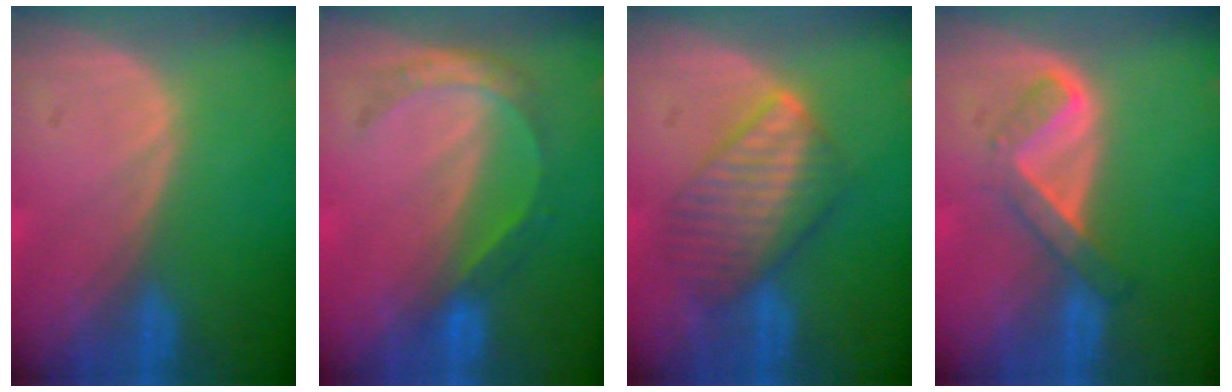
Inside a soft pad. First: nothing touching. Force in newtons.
{"total": 5.6, "press": 4.8, "slide": 2.8}
{"total": 6.8, "press": 6.8, "slide": 0.2}
{"total": 5.3, "press": 4.5, "slide": 2.9}